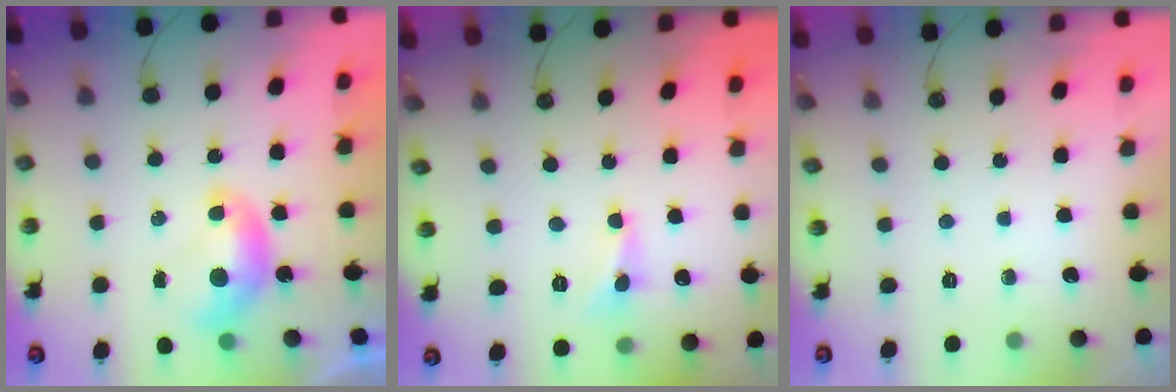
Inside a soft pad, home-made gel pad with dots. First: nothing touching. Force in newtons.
{"total": 2.4, "press": 2.3, "slide": 0.5}
{"total": 0.0}